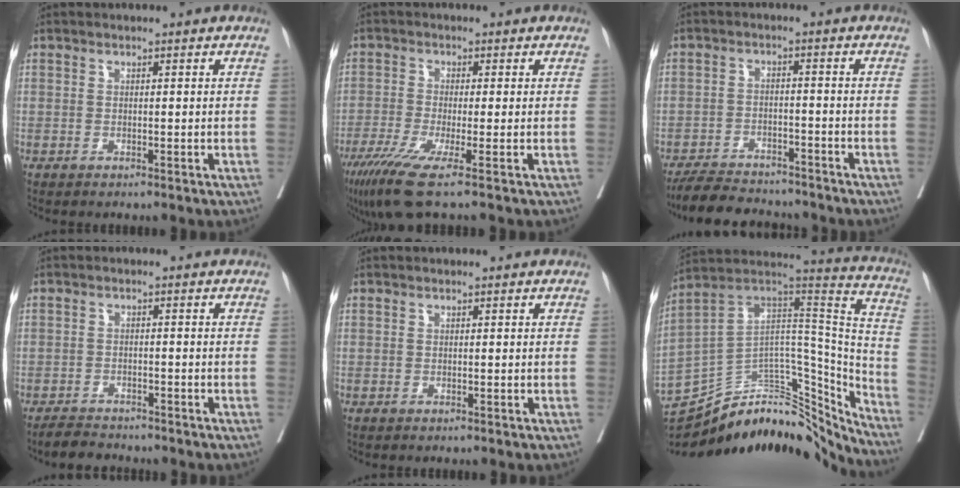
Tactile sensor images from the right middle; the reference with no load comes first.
{"total": 8.5, "force": [-5.4, -0.4, 6.5], "torque": [-0.111, -0.026, -0.095]}
{"total": 9.9, "force": [-9.0, 2.7, 2.9], "torque": [-0.040, -0.001, -0.139]}
{"total": 3.3, "force": [-3.2, 0.9, 0.3], "torque": [-0.010, -0.008, -0.057]}
{"total": 0.0}
{"total": 29.5, "force": [-25.4, 9.9, 11.3], "torque": [-0.159, 0.047, -0.372]}